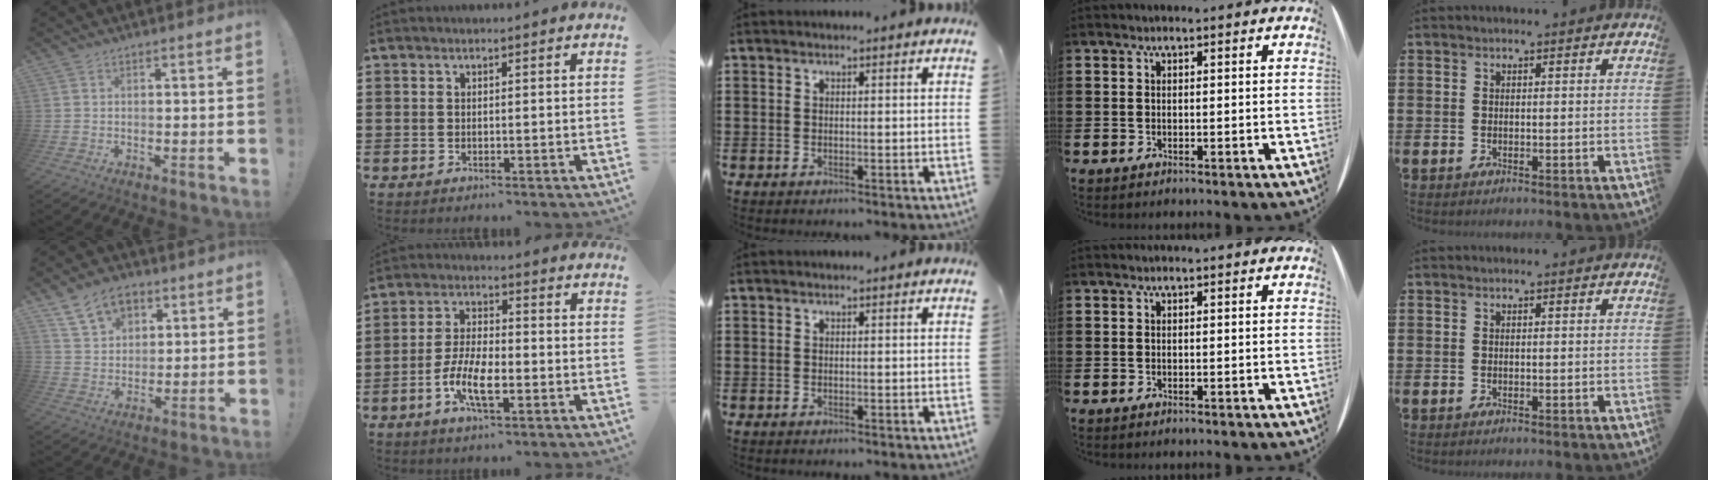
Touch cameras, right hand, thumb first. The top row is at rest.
{"thumb": {"total": 11.7, "force": [6.7, 8.0, 5.4], "torque": [-0.084, -0.026, 0.128]}, "index": {"total": 7.5, "force": [-3.0, 2.7, 6.4], "torque": [-0.145, -0.010, -0.061]}}